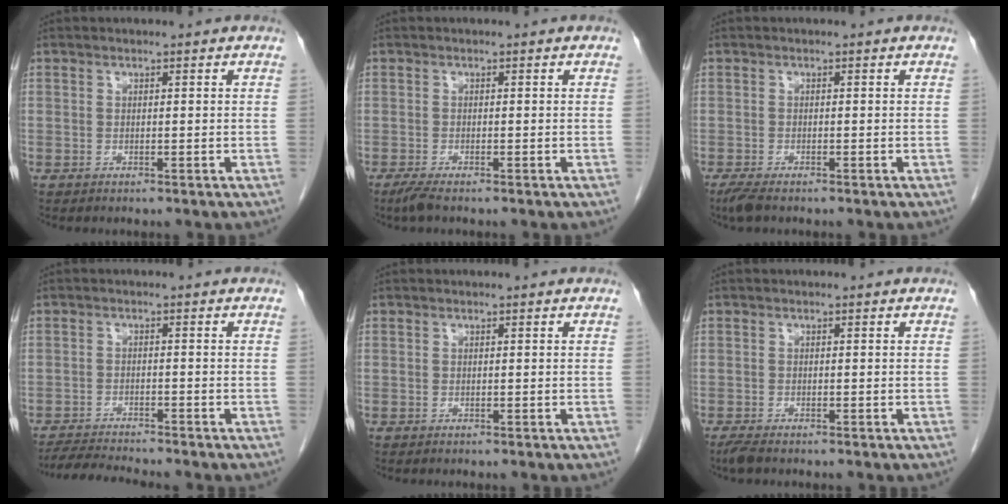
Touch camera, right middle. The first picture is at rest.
{"total": 1.9, "force": [-1.4, 0.1, 1.2], "torque": [-0.034, -0.008, -0.030]}
{"total": 2.6, "force": [-2.0, 0.6, 1.6], "torque": [-0.038, -0.010, -0.035]}
{"total": 5.3, "force": [-5.1, -0.6, 1.3], "torque": [-0.022, -0.020, -0.088]}
{"total": 0.0}
{"total": 2.0, "force": [-1.6, 0.4, 1.1], "torque": [-0.031, -0.008, -0.029]}